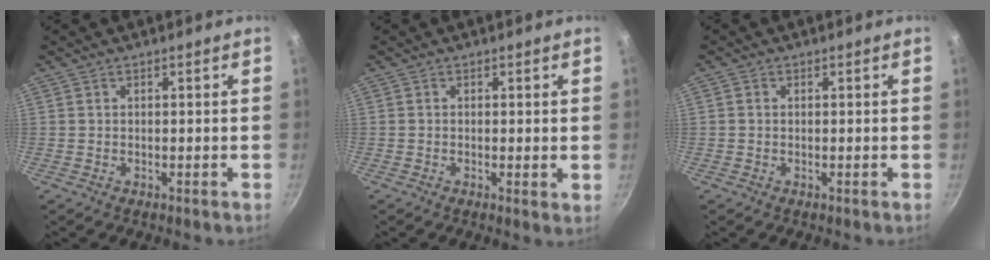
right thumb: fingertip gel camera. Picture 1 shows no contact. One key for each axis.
{"total": 1.4, "fx": 0.1, "fy": 0.4, "fz": 1.4, "tx": -0.021, "ty": -0.006, "tz": -0.002}
{"total": 0.7, "fx": 0.0, "fy": 0.6, "fz": 0.3, "tx": -0.005, "ty": 0.004, "tz": -0.001}